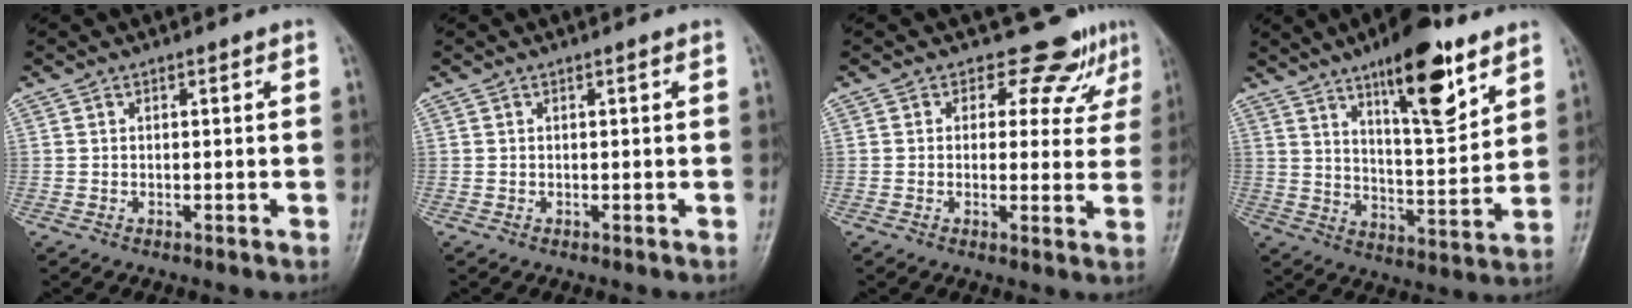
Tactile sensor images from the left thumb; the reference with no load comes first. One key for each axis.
{"total": 0.0}
{"total": 6.6, "fx": 5.0, "fy": 3.9, "fz": 1.7, "tx": 0.014, "ty": -0.033, "tz": 0.051}
{"total": 15.9, "fx": 9.5, "fy": 4.9, "fz": 11.8, "tx": -0.152, "ty": -0.055, "tz": 0.152}